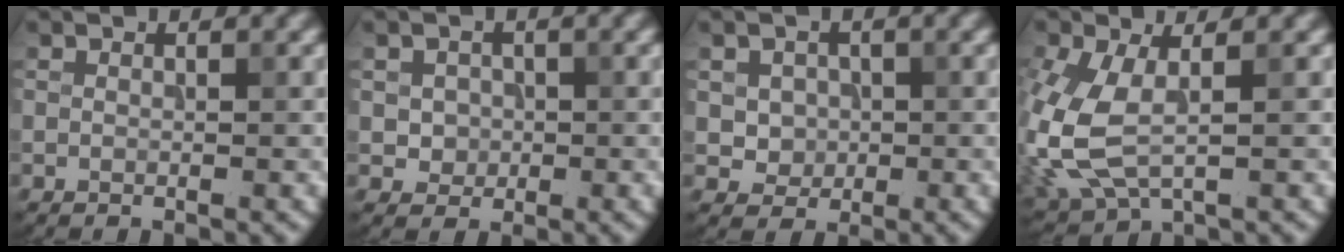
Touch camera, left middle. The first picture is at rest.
{"total": 2.0, "force": [0.0, 1.8, 0.7], "torque": [-0.004, -0.005, 0.002]}
{"total": 2.7, "force": [0.3, 2.5, 1.1], "torque": [-0.018, -0.003, 0.016]}
{"total": 7.4, "force": [-0.8, 4.3, 6.0], "torque": [-0.164, -0.008, -0.015]}